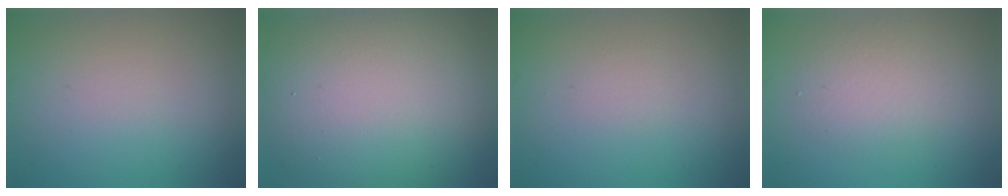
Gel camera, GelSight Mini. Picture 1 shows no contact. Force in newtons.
{"total": 13.8, "press": 13.8, "slide": 0.6}
{"total": 0.6, "press": 0.6, "slide": 0.1}
{"total": 2.8, "press": 2.8, "slide": 0.1}